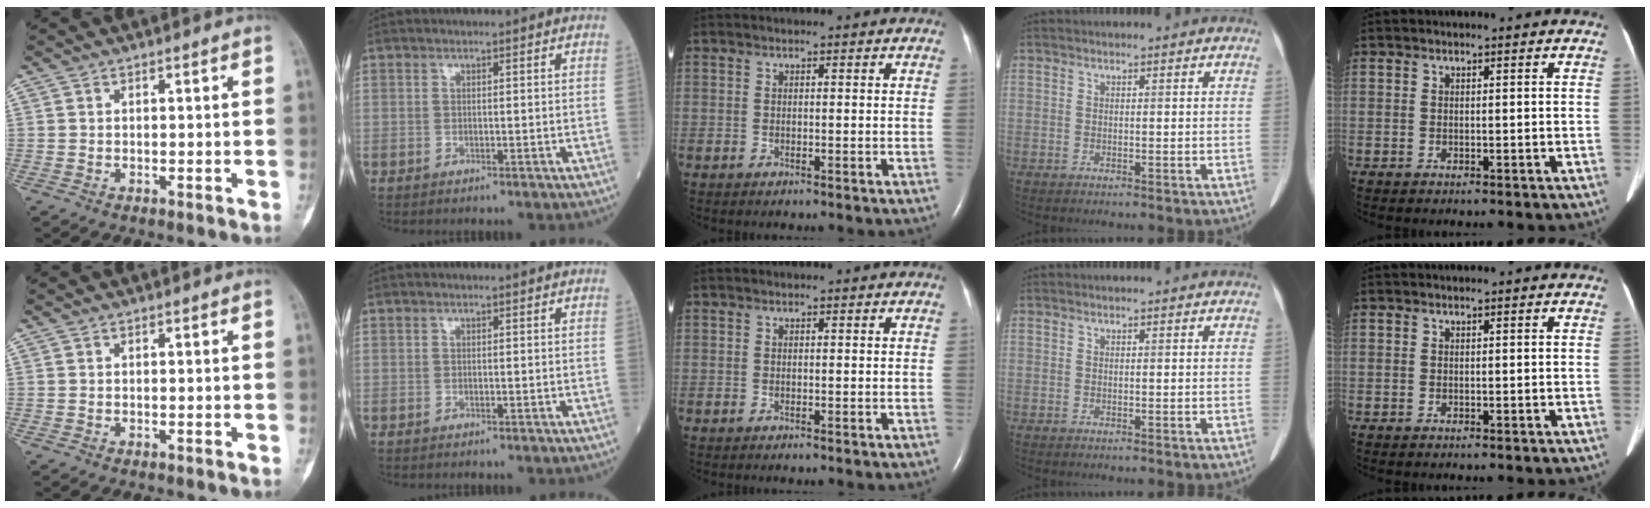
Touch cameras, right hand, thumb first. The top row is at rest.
{}